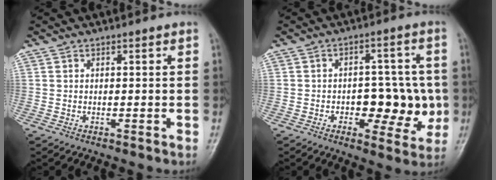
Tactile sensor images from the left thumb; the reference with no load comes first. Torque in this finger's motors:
{"motor_torque": [-0.21, 0.44, 0.18, -0.05, 0.12]}